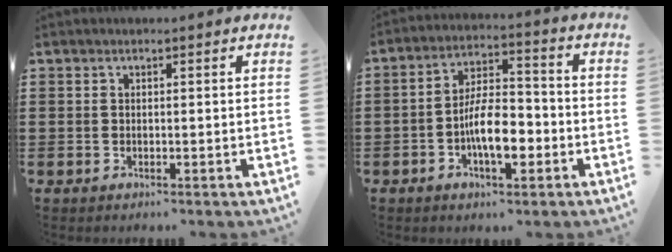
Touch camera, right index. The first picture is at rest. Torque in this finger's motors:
{"motor_torque": [1.51, 0.63, 0.34, 0.21]}